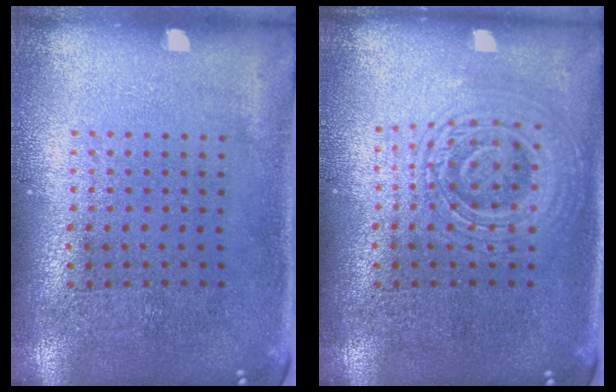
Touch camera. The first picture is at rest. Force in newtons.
{"total": 2.8, "press": 2.7, "slide": 0.5}